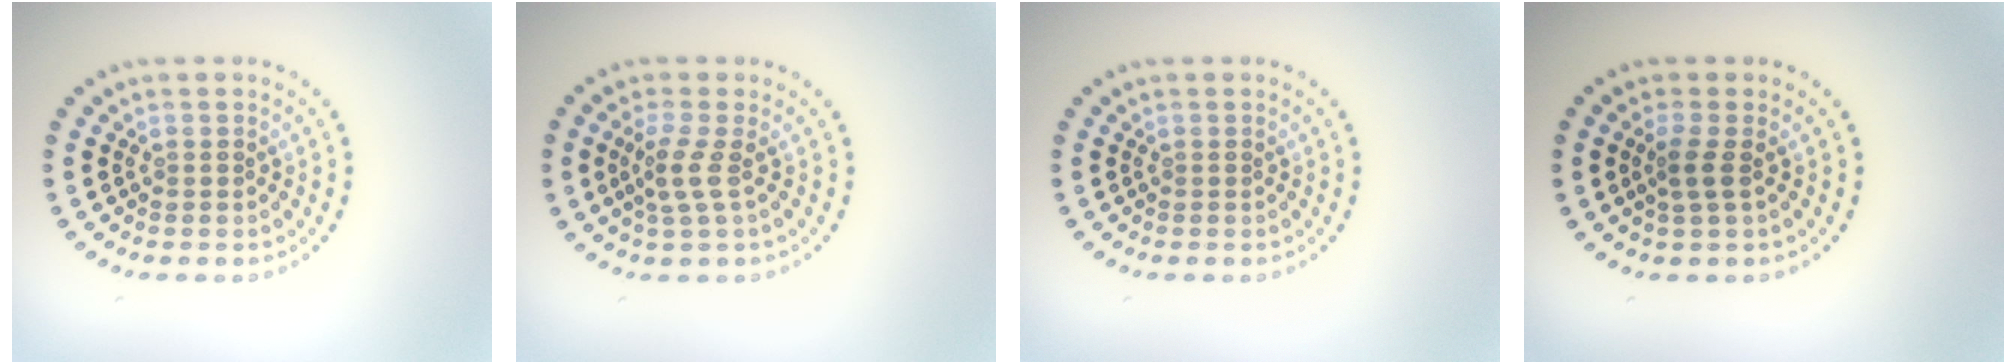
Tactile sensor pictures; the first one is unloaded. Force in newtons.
{"total": 2.1, "press": 1.5, "slide": 1.4}
{"total": 0.0}
{"total": 1.6, "press": 1.2, "slide": 1.0}